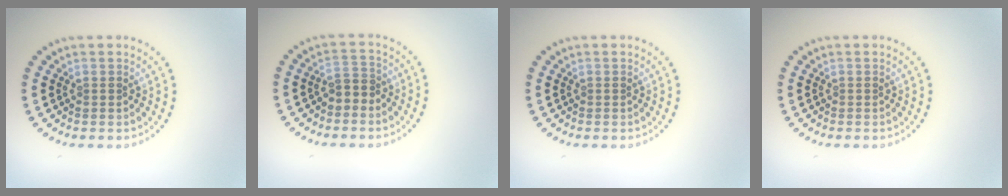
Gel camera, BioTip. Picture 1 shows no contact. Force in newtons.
{"total": 1.9, "press": 1.7, "slide": 0.9}
{"total": 0.0}
{"total": 0.0}